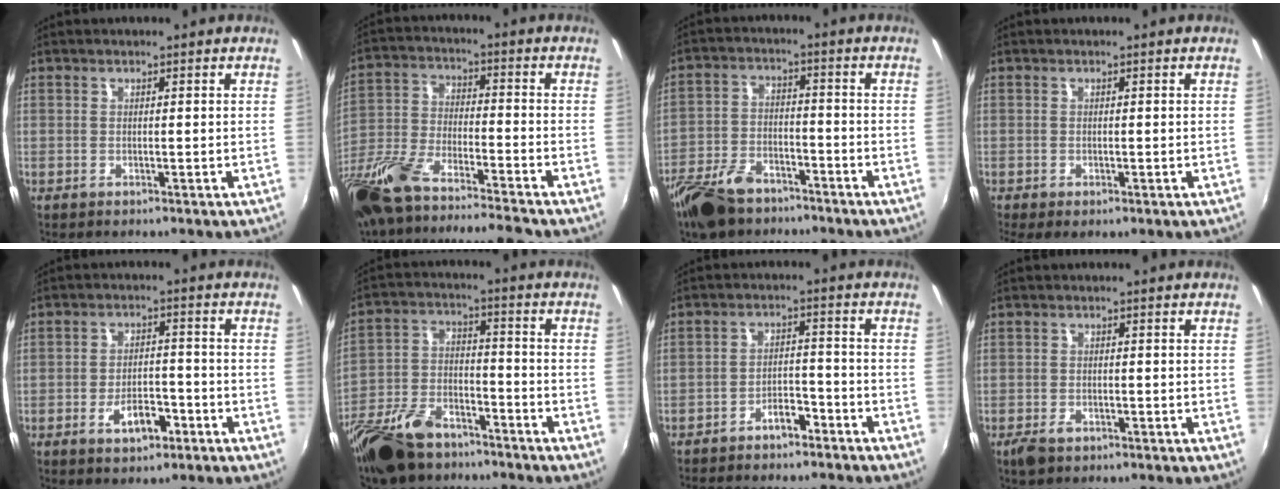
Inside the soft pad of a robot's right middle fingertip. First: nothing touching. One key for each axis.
{"total": 18.4, "fx": -15.1, "fy": 2.1, "fz": 10.2, "tx": -0.218, "ty": -0.046, "tz": -0.279}
{"total": 11.8, "fx": -8.6, "fy": 5.8, "fz": 5.6, "tx": -0.138, "ty": -0.008, "tz": -0.158}
{"total": 2.4, "fx": -1.2, "fy": 1.0, "fz": 1.9, "tx": -0.035, "ty": -0.011, "tz": -0.014}
{"total": 5.8, "fx": -3.1, "fy": 2.8, "fz": 4.1, "tx": -0.076, "ty": 0.005, "tz": -0.041}
{"total": 17.7, "fx": -13.3, "fy": 7.9, "fz": 8.6, "tx": -0.190, "ty": -0.014, "tz": -0.233}
{"total": 7.9, "fx": -6.9, "fy": 2.6, "fz": 3.0, "tx": -0.071, "ty": 0.017, "tz": -0.095}
{"total": 3.5, "fx": -2.3, "fy": 1.8, "fz": 1.8, "tx": -0.046, "ty": -0.009, "tz": -0.042}